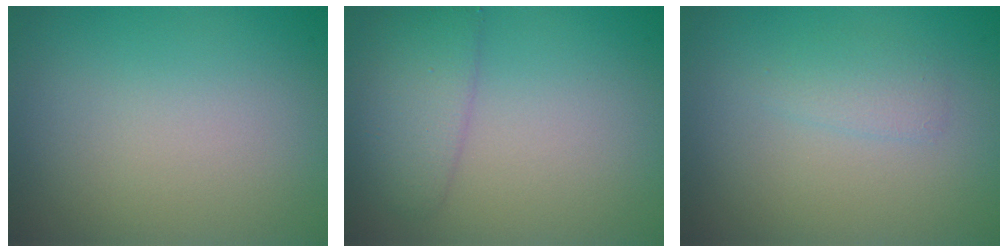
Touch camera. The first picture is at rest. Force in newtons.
{"total": 2.9, "press": 2.9, "slide": 0.1}
{"total": 1.3, "press": 1.3, "slide": 0.0}